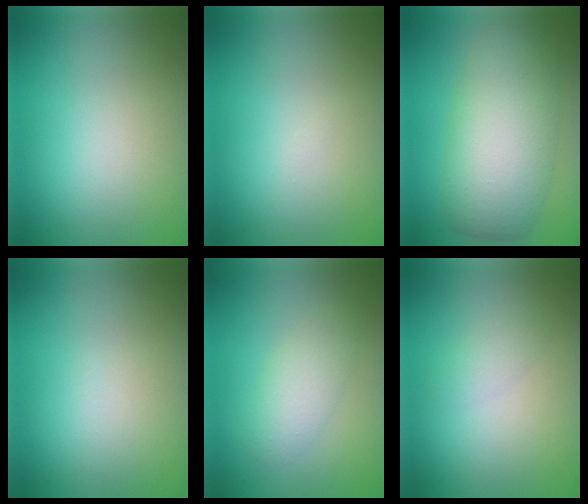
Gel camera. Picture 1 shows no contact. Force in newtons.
{"total": 0.0}
{"total": 8.9, "press": 8.9, "slide": 0.1}
{"total": 0.0}
{"total": 2.5, "press": 2.5, "slide": 0.1}
{"total": 1.1, "press": 1.1, "slide": 0.0}